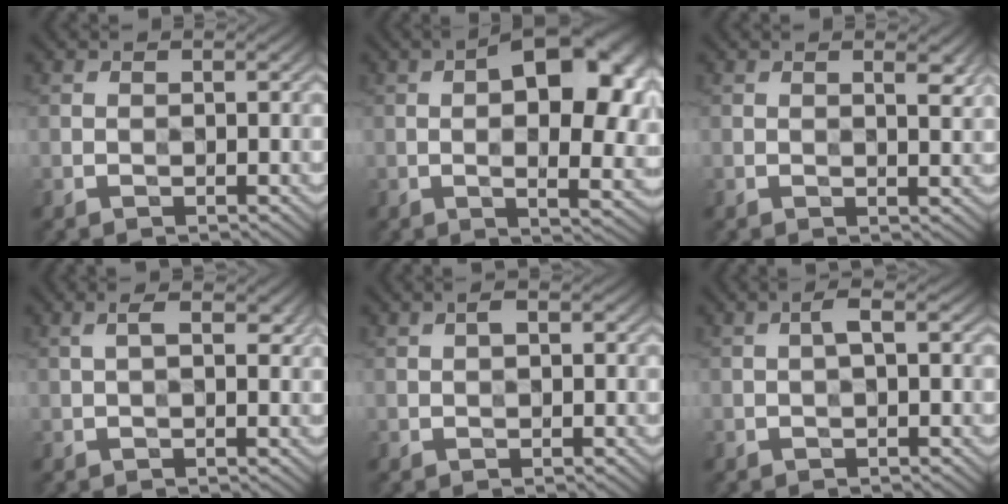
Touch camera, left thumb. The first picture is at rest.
{"total": 15.9, "force": [3.5, 7.4, 13.6], "torque": [-0.182, 0.023, 0.035]}
{"total": 2.2, "force": [1.0, 0.7, 1.8], "torque": [-0.027, -0.004, 0.018]}
{"total": 1.6, "force": [0.5, 0.5, 1.4], "torque": [-0.029, 0.003, 0.008]}
{"total": 1.3, "force": [0.4, 0.7, 1.0], "torque": [-0.016, 0.005, 0.004]}
{"total": 1.4, "force": [0.1, 0.3, 1.4], "torque": [-0.028, 0.008, -0.002]}